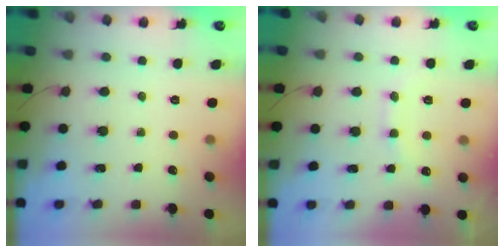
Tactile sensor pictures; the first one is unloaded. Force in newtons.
{"total": 9.3, "press": 9.3, "slide": 0.7}